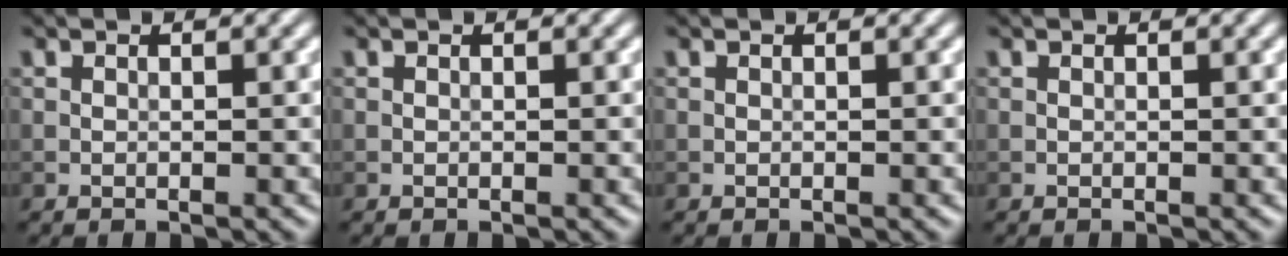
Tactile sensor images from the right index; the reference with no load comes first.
{"total": 0.0}
{"total": 0.0}
{"total": 0.0}